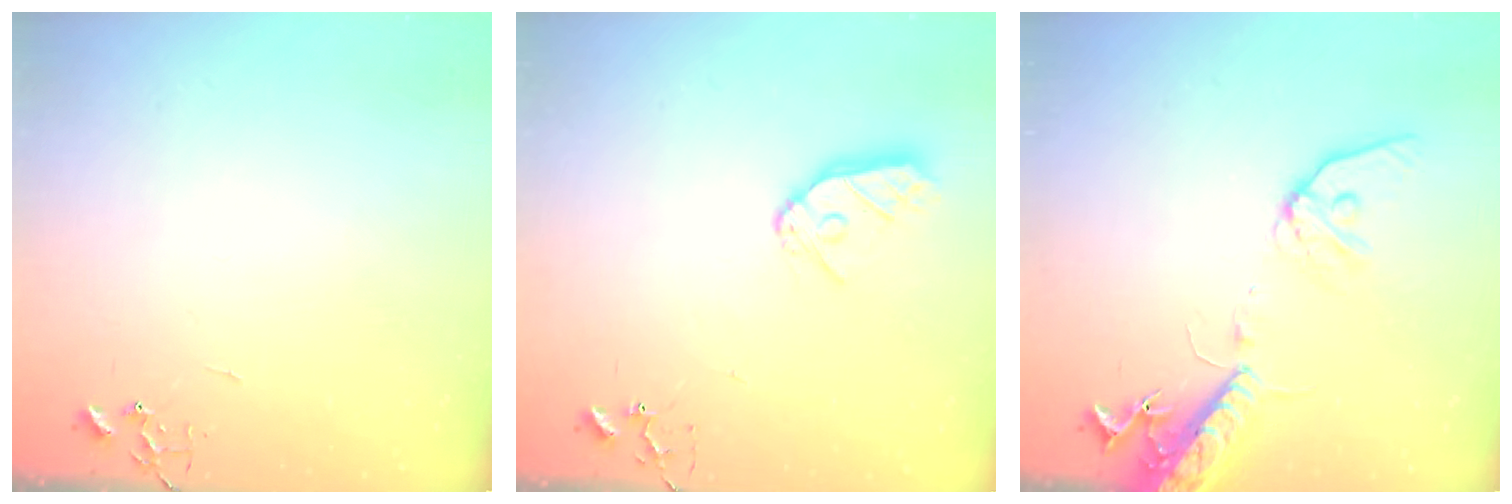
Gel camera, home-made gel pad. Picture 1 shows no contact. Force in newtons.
{"total": 10.7, "press": 10.6, "slide": 1.2}
{"total": 16.6, "press": 16.2, "slide": 3.5}